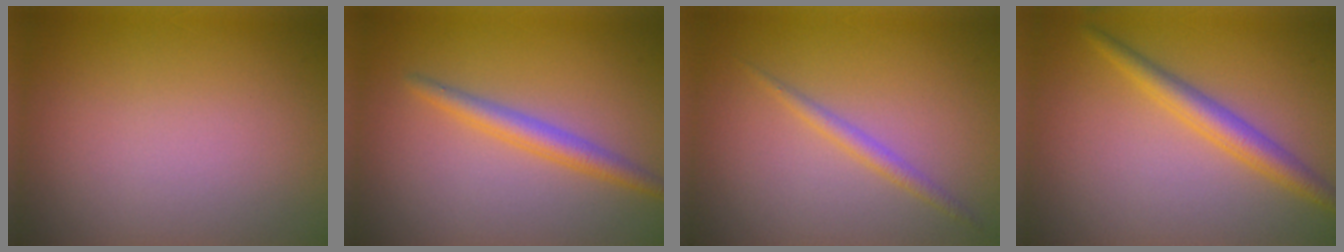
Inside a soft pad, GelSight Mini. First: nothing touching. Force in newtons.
{"total": 2.4, "press": 2.4, "slide": 0.1}
{"total": 1.4, "press": 1.4, "slide": 0.1}
{"total": 2.9, "press": 2.9, "slide": 0.1}